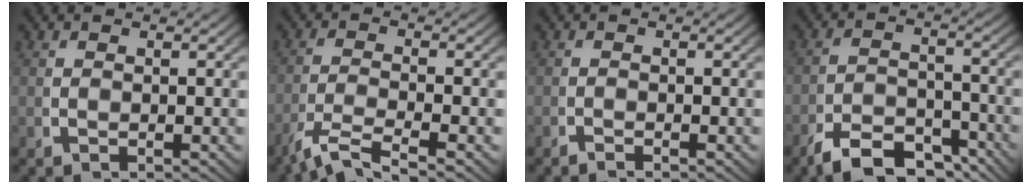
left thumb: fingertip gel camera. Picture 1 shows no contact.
{"total": 5.8, "force": [-4.0, 2.2, 3.6], "torque": [-0.080, -0.019, -0.060]}
{"total": 0.8, "force": [-0.8, -0.1, 0.1], "torque": [0.005, -0.002, -0.018]}
{"total": 7.5, "force": [-6.0, 3.5, 3.0], "torque": [-0.042, -0.027, -0.095]}